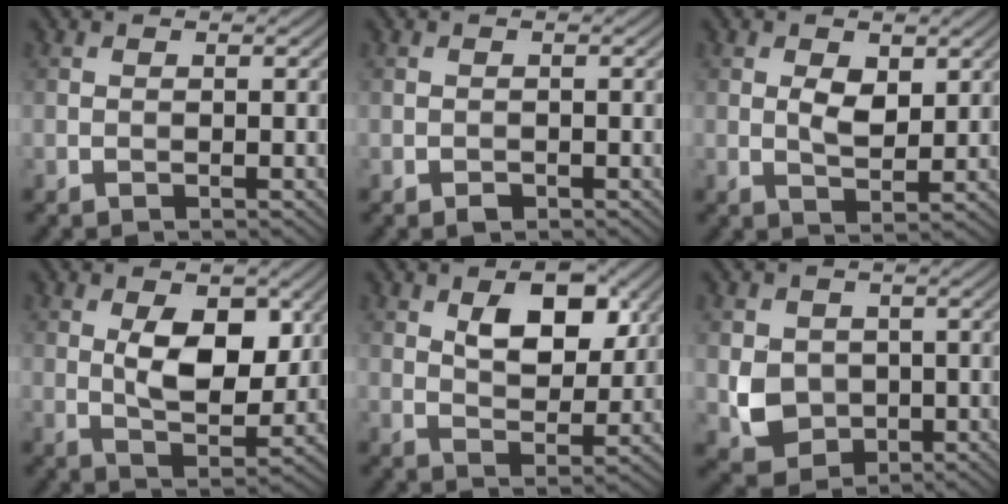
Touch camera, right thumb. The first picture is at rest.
{"total": 0.7, "force": [-0.5, 0.4, 0.3], "torque": [-0.003, -0.002, -0.009]}
{"total": 3.6, "force": [1.0, 1.9, 2.8], "torque": [-0.057, -0.005, 0.020]}
{"total": 7.6, "force": [1.7, 4.0, 6.2], "torque": [-0.107, -0.008, 0.034]}
{"total": 7.4, "force": [3.0, 4.0, 5.4], "torque": [-0.091, -0.006, 0.047]}
{"total": 5.1, "force": [-0.2, 4.5, 2.3], "torque": [-0.053, -0.012, -0.005]}